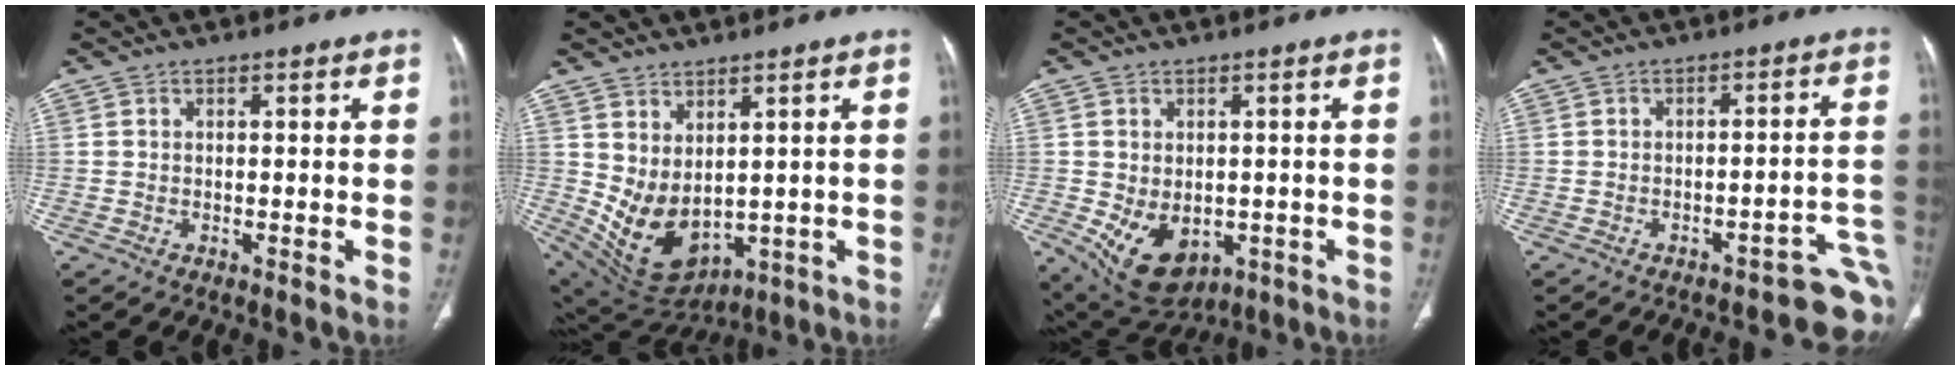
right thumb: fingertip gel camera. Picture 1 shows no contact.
{"total": 10.8, "force": [1.5, 6.9, 8.2], "torque": [-0.129, -0.025, 0.068]}
{"total": 10.8, "force": [-2.9, 7.6, 7.0], "torque": [-0.096, -0.003, -0.019]}
{"total": 10.3, "force": [-6.8, 3.7, 6.8], "torque": [-0.033, 0.064, -0.079]}